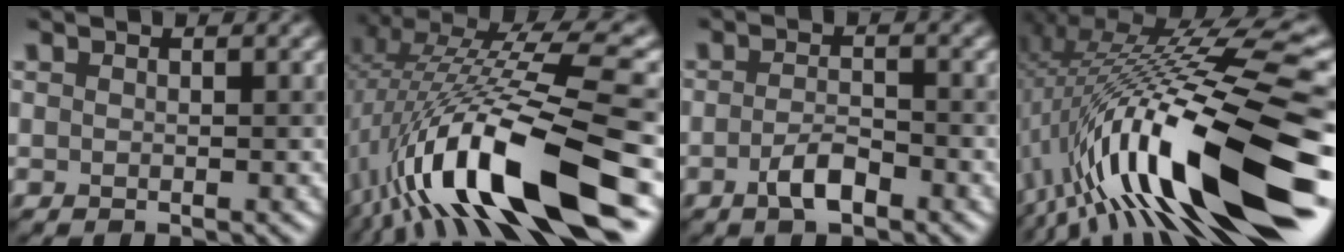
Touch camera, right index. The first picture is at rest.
{"total": 14.4, "force": [-4.2, 3.7, 13.3], "torque": [-0.243, 0.007, -0.063]}
{"total": 2.7, "force": [-1.4, 0.9, 2.1], "torque": [-0.043, 0.002, -0.031]}
{"total": 17.6, "force": [-3.8, 3.9, 16.7], "torque": [-0.274, 0.032, -0.077]}